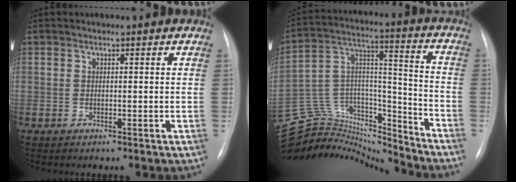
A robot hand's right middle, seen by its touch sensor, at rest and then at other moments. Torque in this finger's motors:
{"motor_torque": [-0.28, -0.28, -0.34, -0.17]}